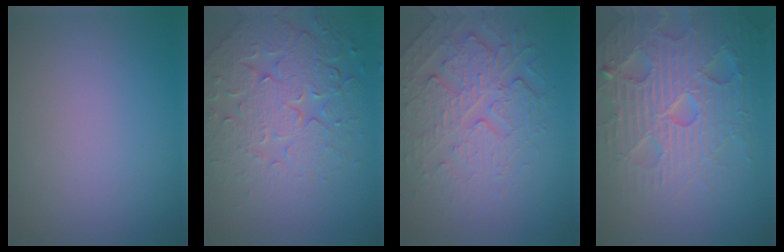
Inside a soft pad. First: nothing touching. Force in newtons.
{"total": 7.9, "press": 5.7, "slide": 5.6}
{"total": 4.4, "press": 4.1, "slide": 1.7}
{"total": 7.5, "press": 7.3, "slide": 1.5}